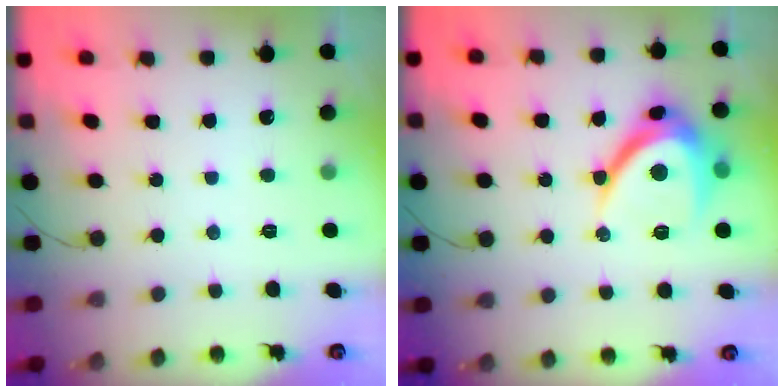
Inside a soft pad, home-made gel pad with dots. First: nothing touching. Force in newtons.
{"total": 10.6, "press": 10.6, "slide": 0.6}